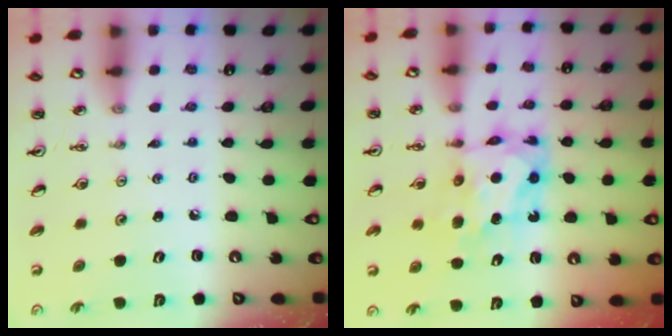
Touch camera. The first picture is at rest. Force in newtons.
{"total": 6.9, "press": 6.9, "slide": 0.4}